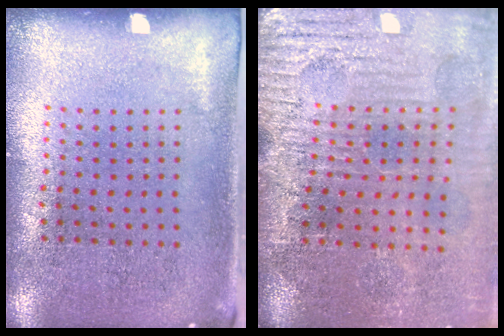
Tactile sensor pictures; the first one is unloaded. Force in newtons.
{"total": 3.9, "press": 3.6, "slide": 1.4}